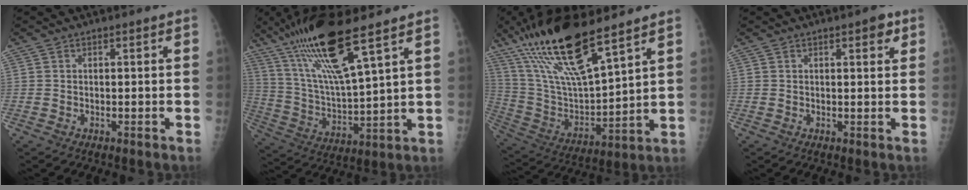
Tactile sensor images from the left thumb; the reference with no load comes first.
{"total": 17.5, "force": [11.0, 2.1, 13.4], "torque": [-0.259, -0.047, 0.217]}
{"total": 21.6, "force": [14.4, 4.7, 15.3], "torque": [-0.282, -0.057, 0.277]}
{"total": 2.6, "force": [1.4, 0.9, 2.0], "torque": [-0.018, -0.003, 0.015]}